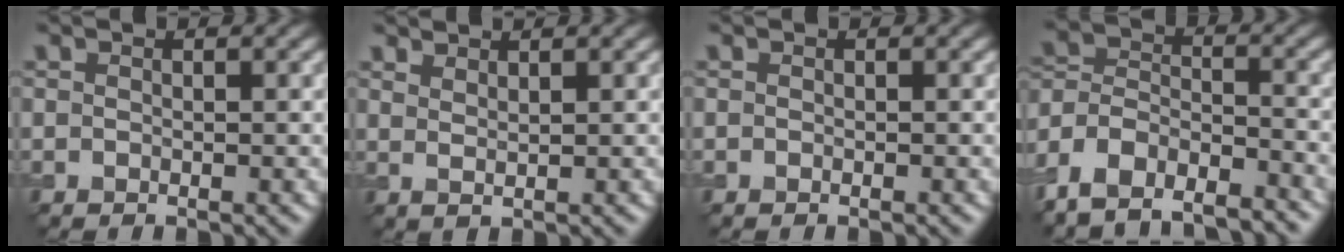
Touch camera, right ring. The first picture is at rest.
{"total": 1.7, "force": [1.5, 0.3, 0.7], "torque": [-0.008, -0.003, 0.023]}
{"total": 0.0}
{"total": 9.6, "force": [-8.0, 4.1, 3.4], "torque": [-0.061, -0.001, -0.135]}